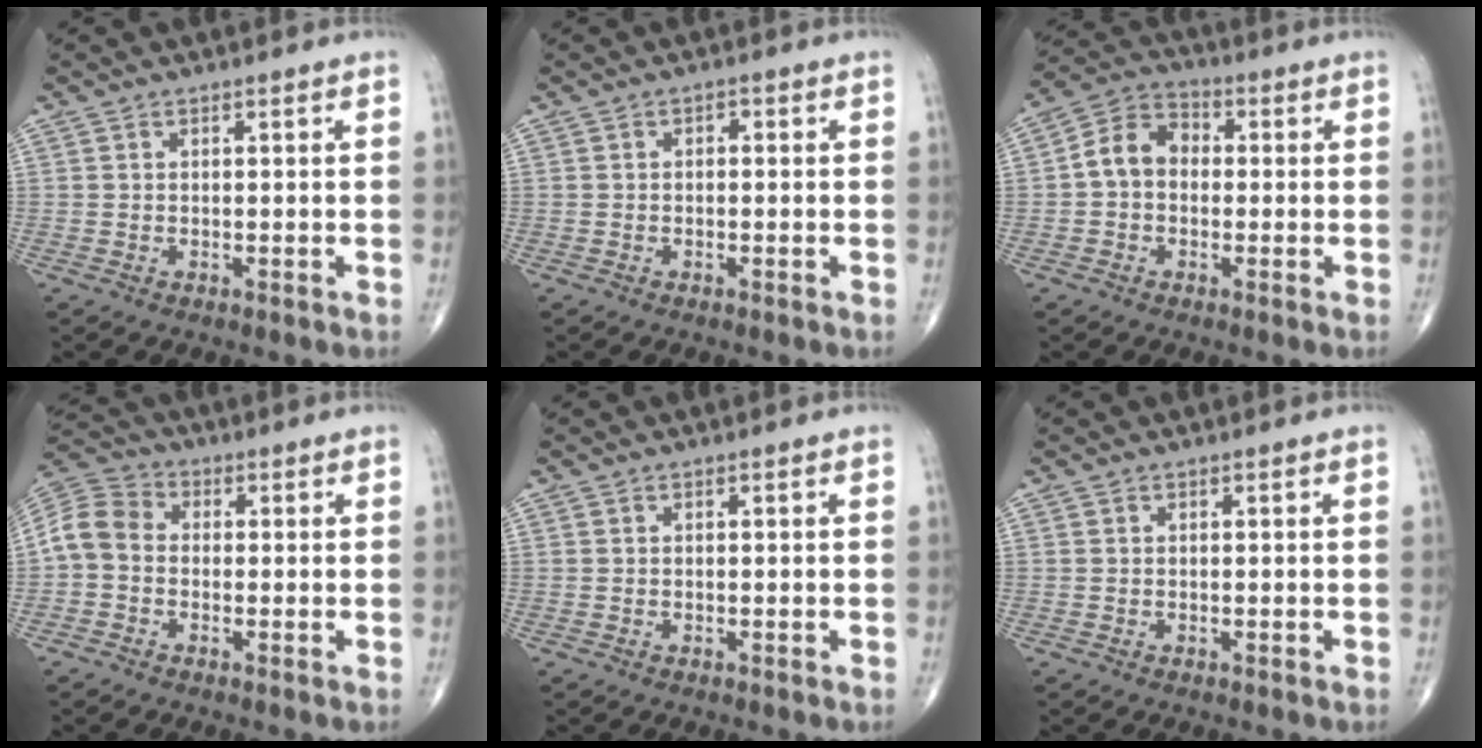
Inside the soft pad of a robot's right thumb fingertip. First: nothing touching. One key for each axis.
{"total": 1.1, "fx": 0.0, "fy": 0.7, "fz": 0.9, "tx": -0.007, "ty": 0.005, "tz": -0.004}
{"total": 7.8, "fx": -0.2, "fy": 6.1, "fz": 4.9, "tx": -0.073, "ty": 0.029, "tz": -0.019}
{"total": 7.6, "fx": -0.7, "fy": 5.9, "fz": 4.7, "tx": -0.083, "ty": 0.022, "tz": -0.031}
{"total": 0.0}
{"total": 0.0}